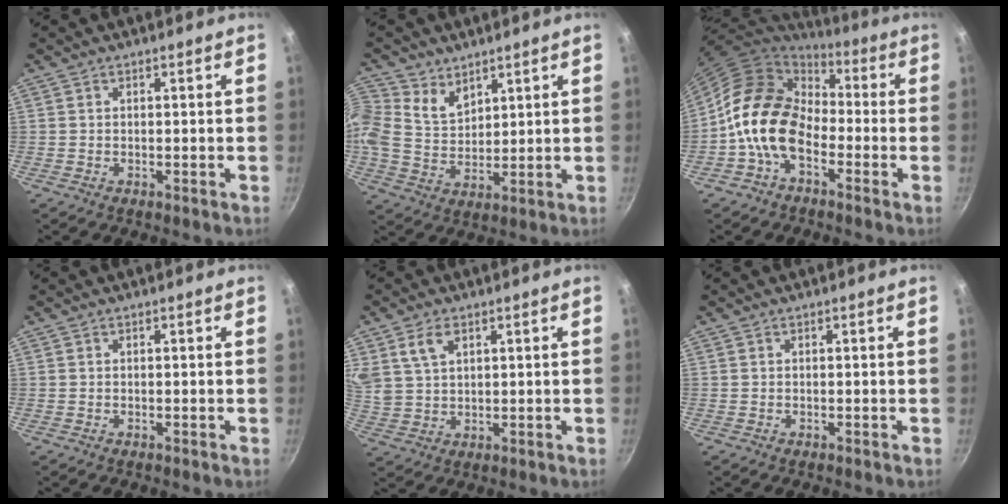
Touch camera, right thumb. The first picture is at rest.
{"total": 9.9, "force": [5.2, 7.3, 4.1], "torque": [-0.084, -0.011, 0.103]}
{"total": 14.5, "force": [-3.8, 10.1, 9.7], "torque": [-0.135, 0.043, -0.095]}
{"total": 0.0}
{"total": 6.1, "force": [3.0, 3.8, 3.7], "torque": [-0.061, -0.007, 0.067]}
{"total": 0.0}